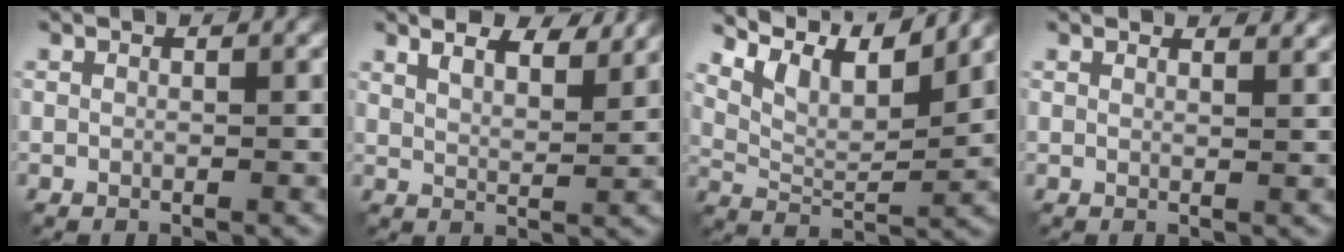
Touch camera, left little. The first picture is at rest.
{"total": 5.8, "force": [4.4, 1.7, 3.3], "torque": [-0.054, 0.008, 0.053]}
{"total": 6.9, "force": [4.9, 2.2, 4.3], "torque": [-0.082, 0.001, 0.091]}
{"total": 2.6, "force": [2.4, 0.6, 0.8], "torque": [-0.008, 0.005, 0.025]}